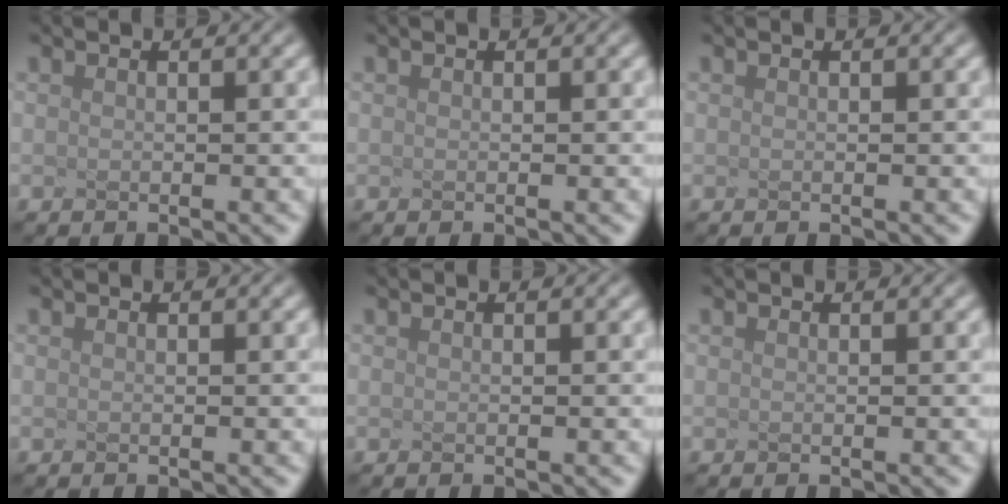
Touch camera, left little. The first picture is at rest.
{"total": 0.0}
{"total": 0.0}
{"total": 0.0}
{"total": 0.0}
{"total": 0.0}